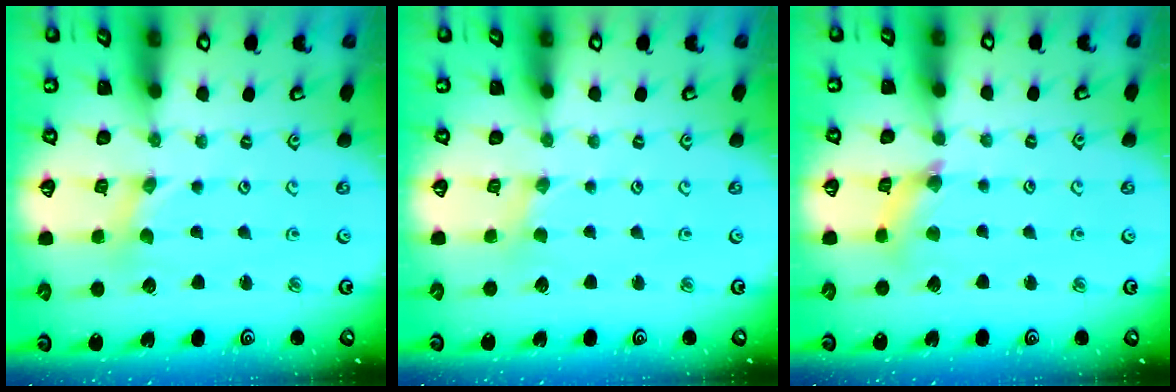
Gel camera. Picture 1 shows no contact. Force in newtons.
{"total": 0.7, "press": 0.7, "slide": 0.1}
{"total": 3.9, "press": 3.9, "slide": 0.4}